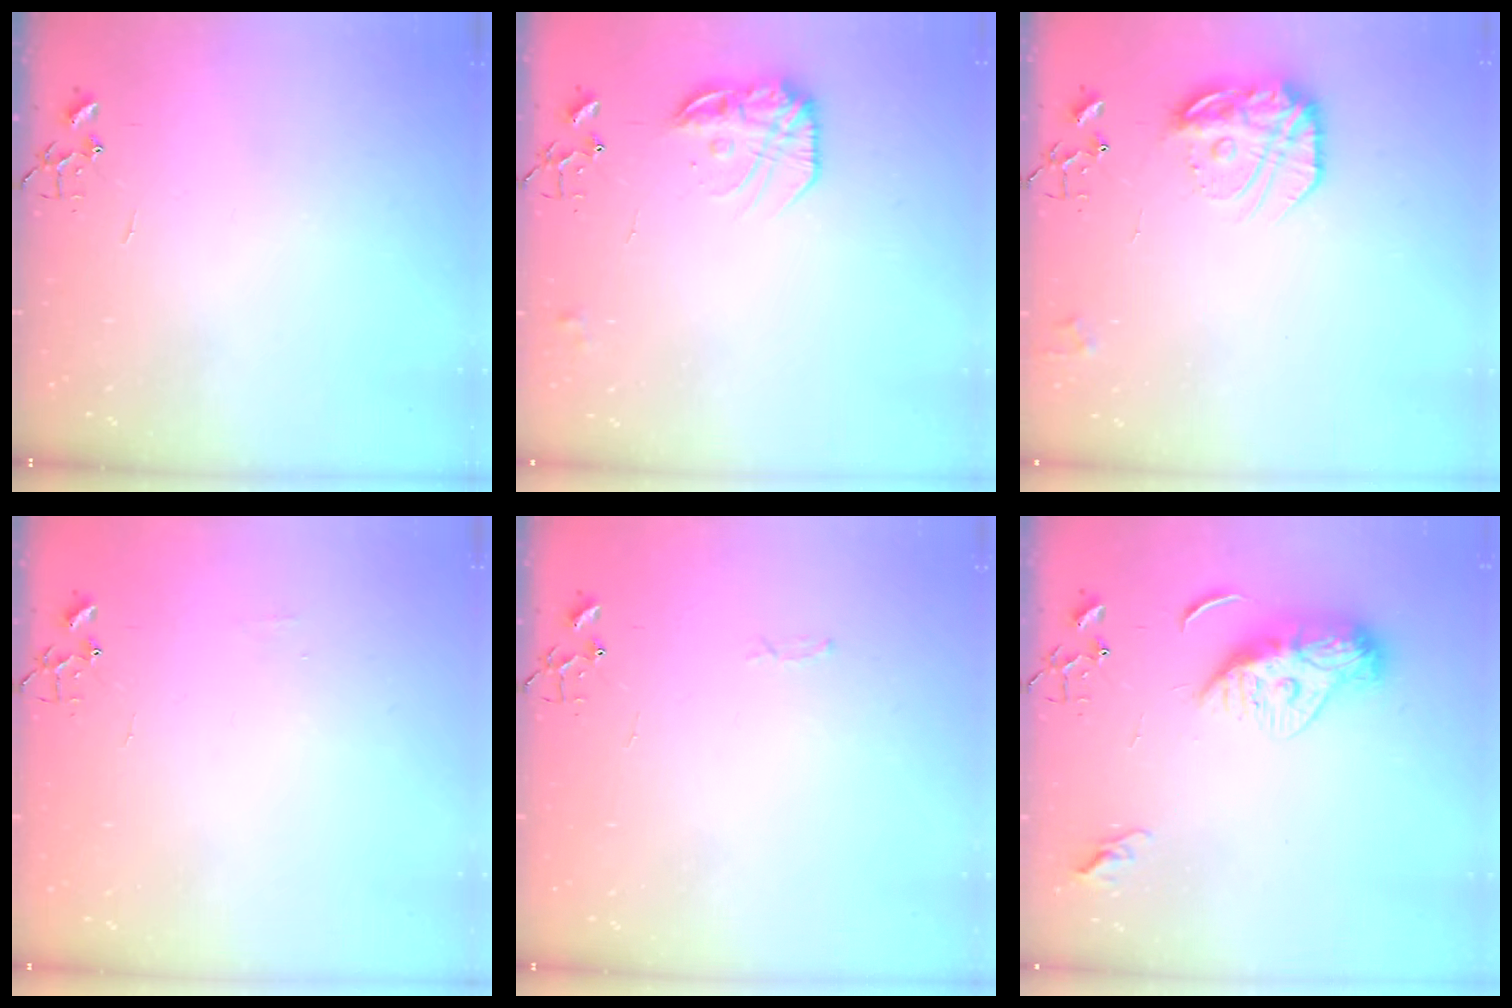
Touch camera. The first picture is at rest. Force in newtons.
{"total": 15.5, "press": 15.5, "slide": 1.0}
{"total": 17.1, "press": 17.0, "slide": 1.2}
{"total": 3.9, "press": 3.8, "slide": 0.6}
{"total": 2.8, "press": 2.8, "slide": 0.4}
{"total": 11.6, "press": 11.6, "slide": 0.9}